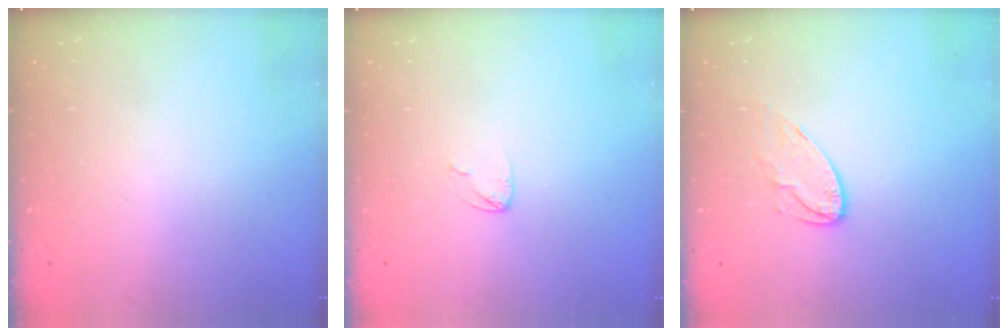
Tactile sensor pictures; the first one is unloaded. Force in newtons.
{"total": 2.7, "press": 2.7, "slide": 0.2}
{"total": 7.2, "press": 7.2, "slide": 0.1}